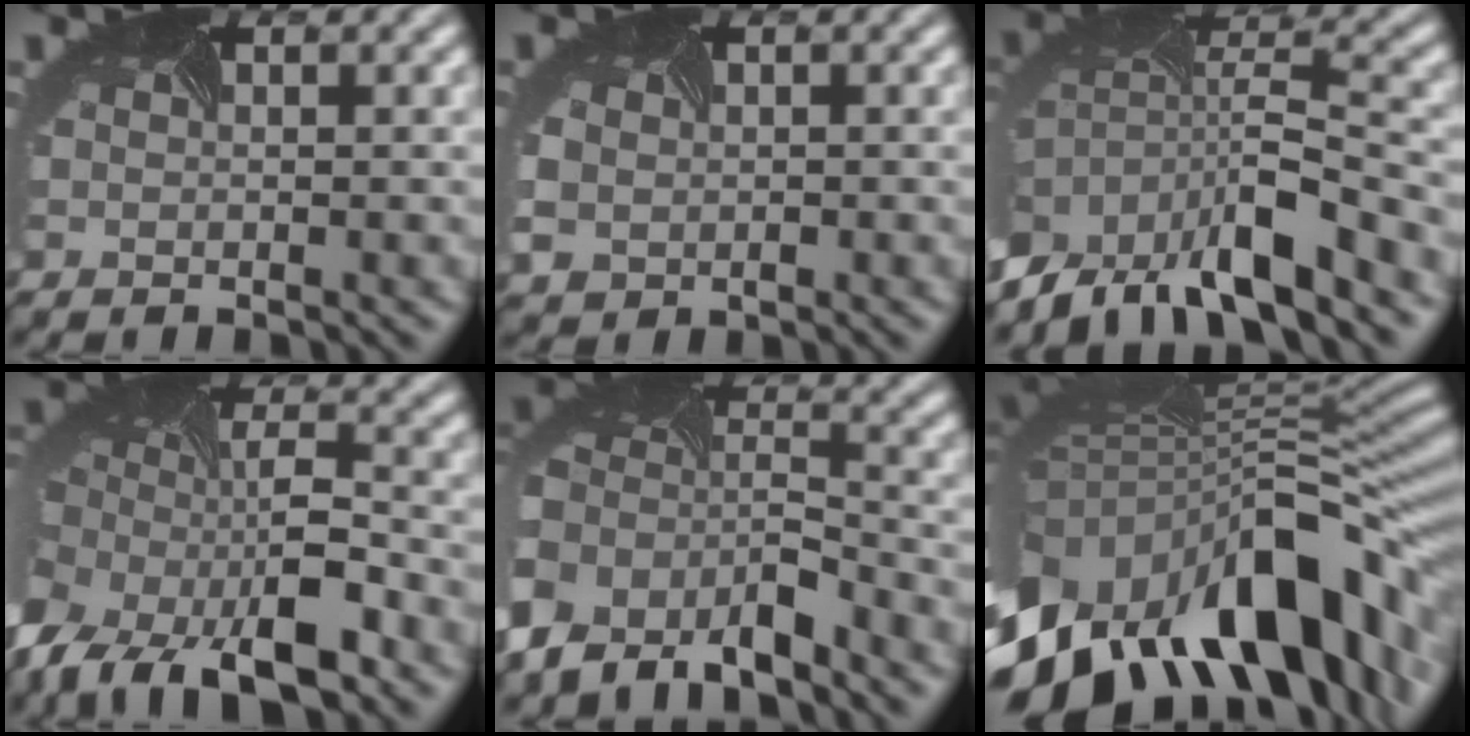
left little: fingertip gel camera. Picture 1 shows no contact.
{"total": 2.5, "force": [-0.5, 2.2, 1.1], "torque": [-0.029, -0.006, -0.006]}
{"total": 8.8, "force": [-6.1, 3.3, 5.4], "torque": [-0.101, -0.010, -0.112]}
{"total": 12.6, "force": [-7.4, 5.9, 8.2], "torque": [-0.173, -0.029, -0.124]}
{"total": 8.7, "force": [-5.5, 5.2, 4.3], "torque": [-0.087, -0.014, -0.099]}
{"total": 18.6, "force": [-6.7, 10.0, 14.1], "torque": [-0.241, -0.023, -0.101]}